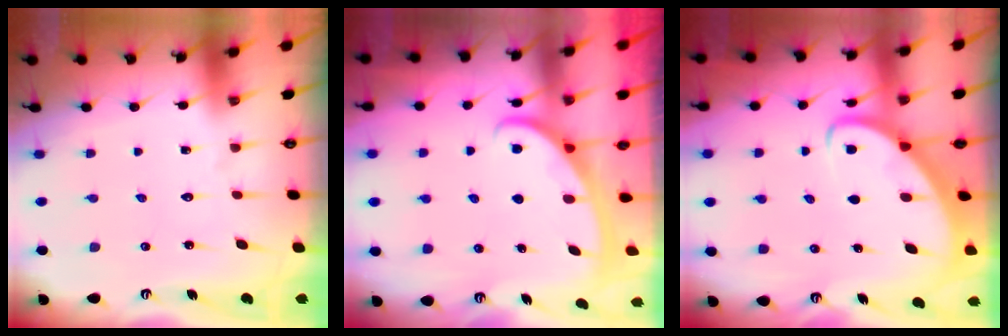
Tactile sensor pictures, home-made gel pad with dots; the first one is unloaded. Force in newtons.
{"total": 3.0, "press": 3.0, "slide": 0.4}
{"total": 3.0, "press": 3.0, "slide": 0.3}